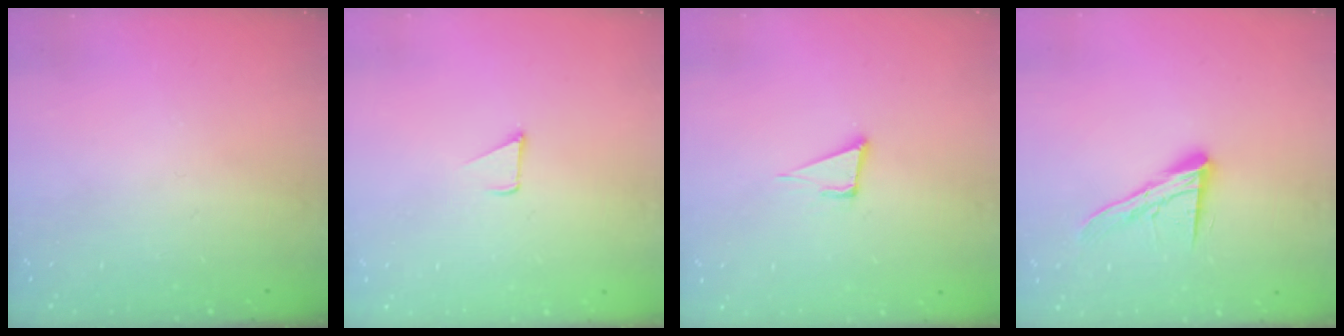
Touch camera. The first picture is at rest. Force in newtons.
{"total": 1.8, "press": 1.7, "slide": 0.1}
{"total": 5.1, "press": 4.3, "slide": 2.8}
{"total": 13.4, "press": 13.3, "slide": 1.1}